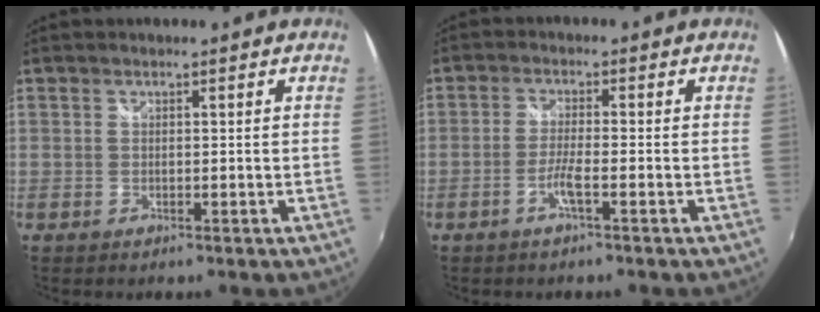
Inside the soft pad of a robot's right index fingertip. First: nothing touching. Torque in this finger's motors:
{"motor_torque": [-0.10, -0.04, 0.03, 0.02]}